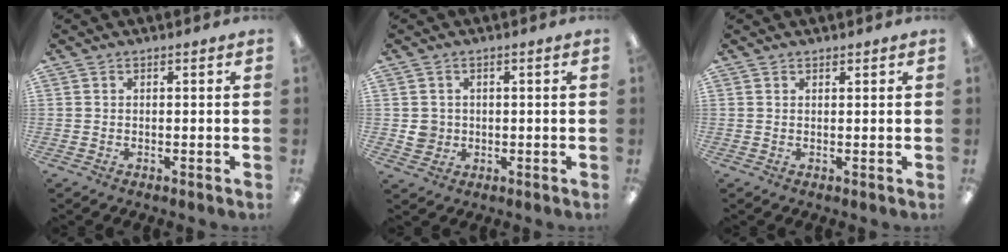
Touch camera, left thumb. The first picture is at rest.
{"total": 3.5, "force": [0.2, 3.4, 0.9], "torque": [-0.004, 0.000, 0.002]}
{"total": 0.7, "force": [0.6, 0.2, 0.1], "torque": [-0.002, 0.000, 0.012]}